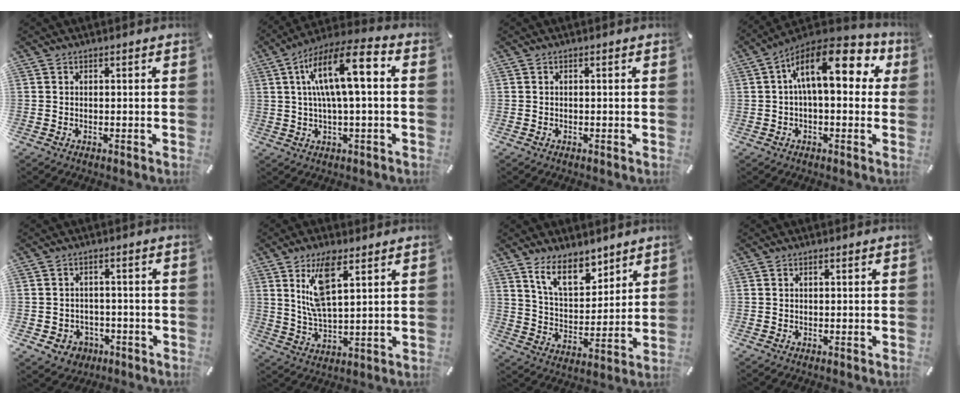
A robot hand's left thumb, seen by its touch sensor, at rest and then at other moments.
{"total": 14.5, "force": [3.2, 4.5, 13.5], "torque": [-0.243, 0.000, 0.050]}
{"total": 0.0}
{"total": 17.0, "force": [4.4, 8.0, 14.3], "torque": [-0.237, -0.015, 0.072]}
{"total": 5.0, "force": [-1.9, 4.4, 1.3], "torque": [-0.024, 0.012, -0.035]}
{"total": 11.1, "force": [5.4, 3.9, 8.8], "torque": [-0.187, -0.001, 0.093]}
{"total": 11.9, "force": [8.7, 5.8, 5.8], "torque": [-0.103, -0.043, 0.160]}
{"total": 0.8, "force": [0.2, 0.4, 0.6], "torque": [-0.012, 0.004, 0.001]}